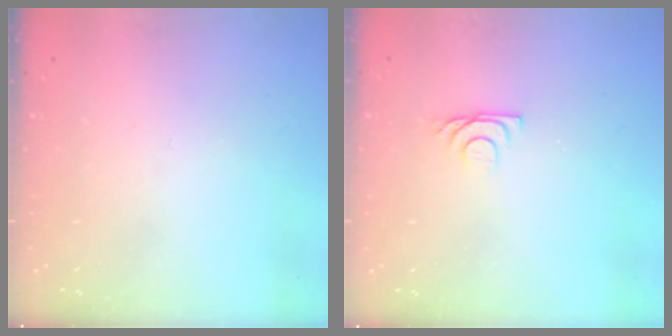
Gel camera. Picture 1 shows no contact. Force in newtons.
{"total": 5.3, "press": 5.3, "slide": 0.6}